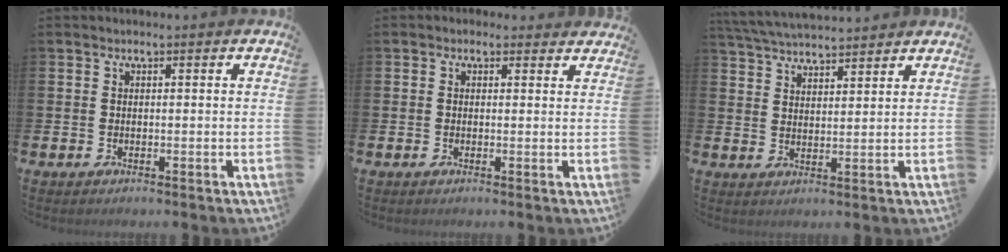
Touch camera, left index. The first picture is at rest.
{"total": 0.9, "force": [0.6, 0.6, 0.1], "torque": [0.000, 0.005, 0.010]}
{"total": 4.7, "force": [4.7, 0.5, 0.5], "torque": [-0.029, -0.022, 0.086]}